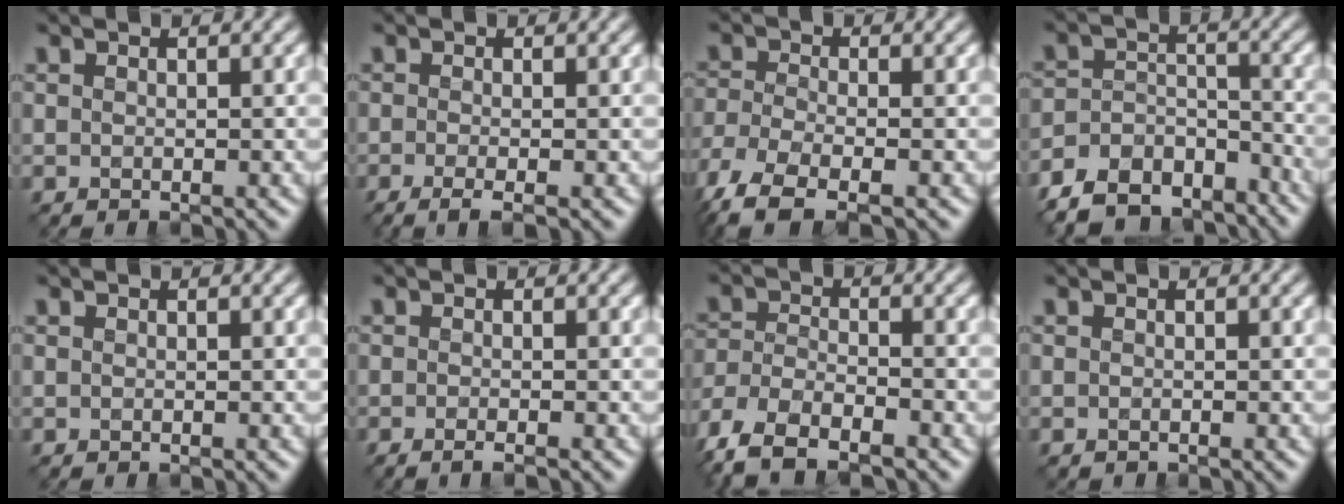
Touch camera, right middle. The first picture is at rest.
{"total": 2.3, "force": [-1.0, 0.6, 2.0], "torque": [-0.035, -0.009, -0.024]}
{"total": 6.0, "force": [-4.1, 2.0, 4.0], "torque": [-0.088, -0.016, -0.090]}
{"total": 10.3, "force": [-8.6, 4.9, 2.9], "torque": [-0.049, 0.000, -0.131]}
{"total": 0.0}
{"total": 1.3, "force": [-0.7, 0.3, 1.1], "torque": [-0.011, -0.005, -0.017]}
{"total": 7.2, "force": [-5.5, 2.7, 3.8], "torque": [-0.073, -0.012, -0.110]}
{"total": 0.0}